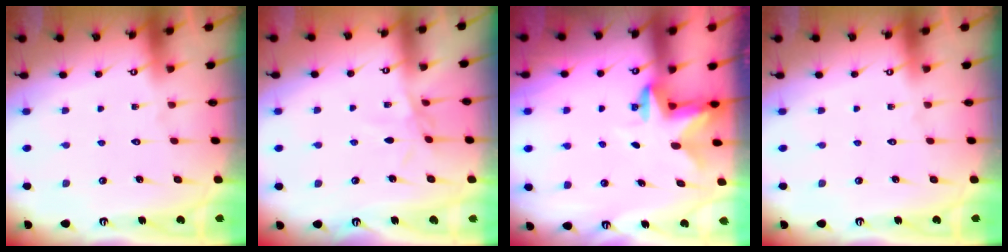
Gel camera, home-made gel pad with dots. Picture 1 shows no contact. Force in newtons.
{"total": 3.5, "press": 3.5, "slide": 0.5}
{"total": 2.8, "press": 2.7, "slide": 0.5}
{"total": 0.0}